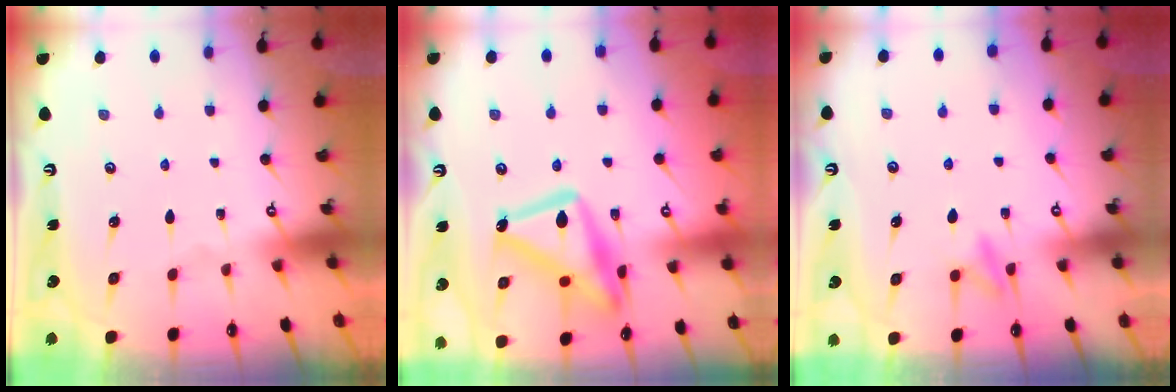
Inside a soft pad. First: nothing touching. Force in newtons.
{"total": 18.9, "press": 18.8, "slide": 1.2}
{"total": 7.2, "press": 7.1, "slide": 0.6}